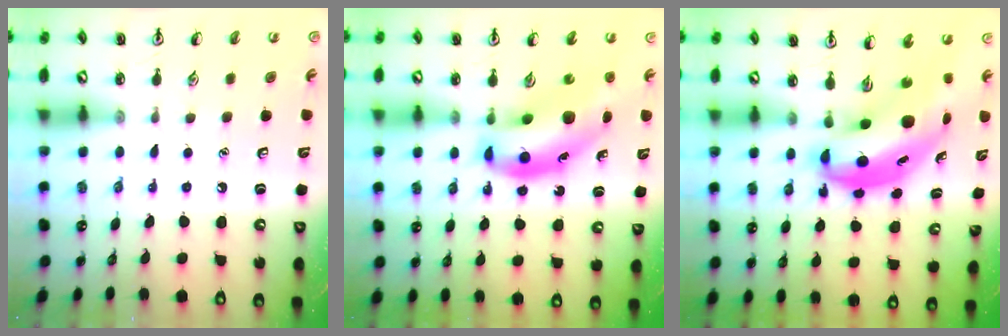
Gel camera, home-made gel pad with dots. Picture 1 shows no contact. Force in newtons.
{"total": 13.7, "press": 13.1, "slide": 4.0}
{"total": 7.8, "press": 7.6, "slide": 1.9}